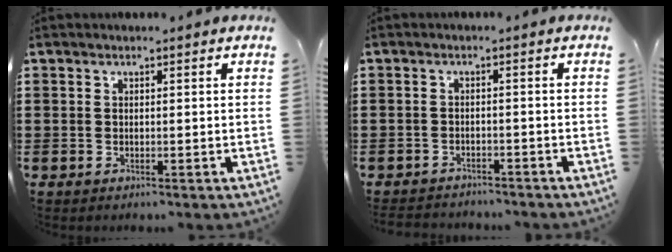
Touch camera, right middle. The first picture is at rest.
{"total": 2.1, "force": [-2.1, 0.2, -0.1], "torque": [-0.006, -0.001, -0.047]}